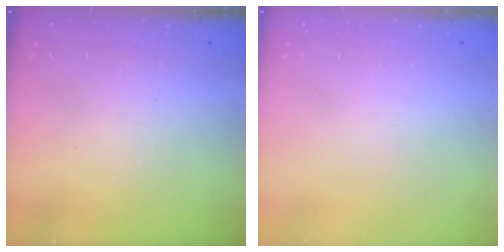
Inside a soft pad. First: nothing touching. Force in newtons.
{"total": 0.0}